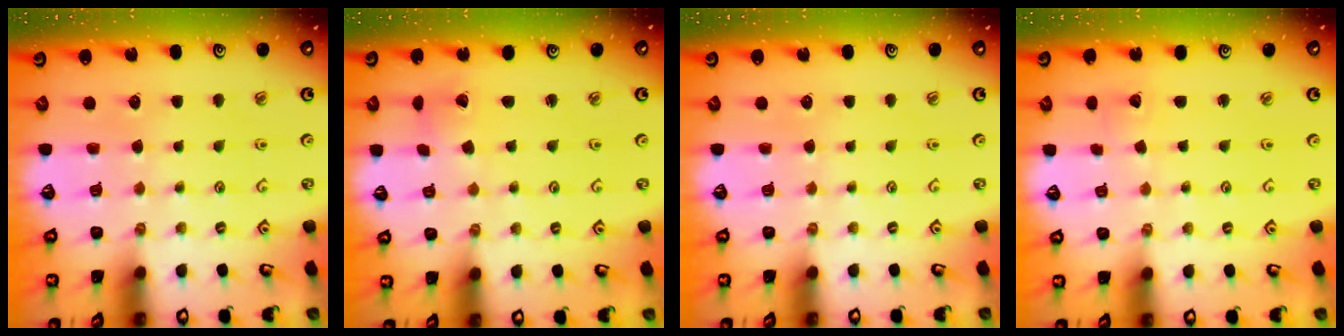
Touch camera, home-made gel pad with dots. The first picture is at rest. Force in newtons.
{"total": 2.4, "press": 2.4, "slide": 0.3}
{"total": 0.0}
{"total": 1.5, "press": 1.5, "slide": 0.0}